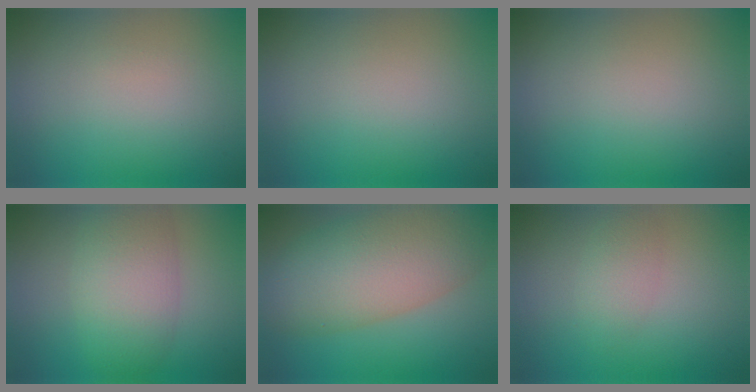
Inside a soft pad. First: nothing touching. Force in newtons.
{"total": 0.0}
{"total": 0.0}
{"total": 5.8, "press": 5.8, "slide": 0.3}
{"total": 10.6, "press": 10.6, "slide": 0.3}
{"total": 1.9, "press": 1.9, "slide": 0.1}